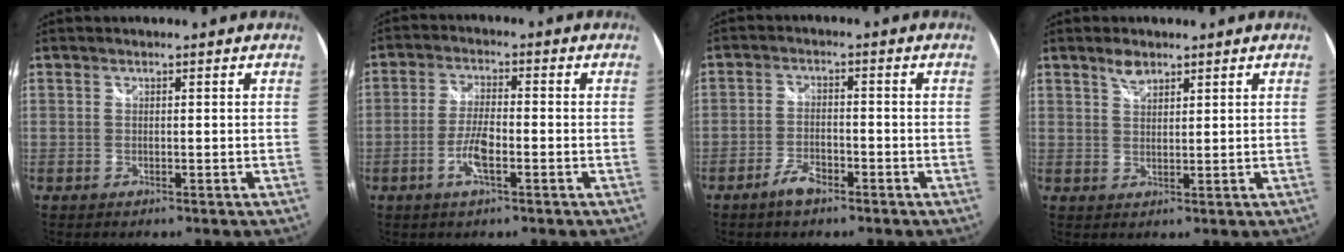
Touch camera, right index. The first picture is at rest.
{"total": 6.2, "force": [-2.5, 1.5, 5.5], "torque": [-0.116, -0.001, -0.049]}
{"total": 4.4, "force": [-3.1, 1.7, 2.5], "torque": [-0.061, -0.001, -0.058]}
{"total": 2.9, "force": [2.2, 1.3, 1.4], "torque": [-0.022, 0.004, 0.039]}